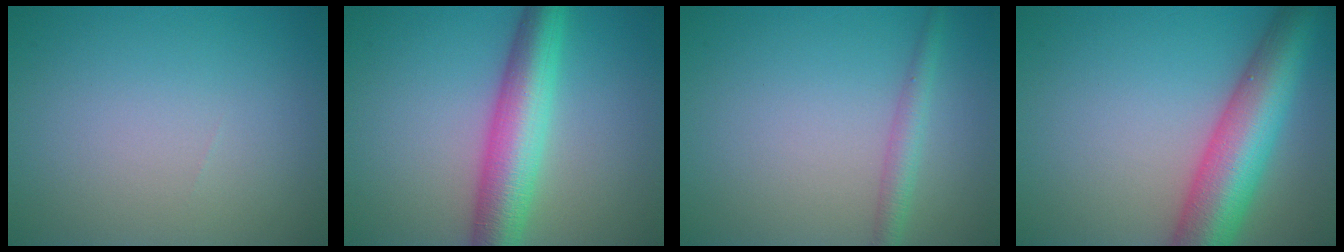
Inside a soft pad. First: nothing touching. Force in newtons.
{"total": 7.0, "press": 7.0, "slide": 0.1}
{"total": 2.0, "press": 2.0, "slide": 0.1}
{"total": 9.5, "press": 9.5, "slide": 0.2}